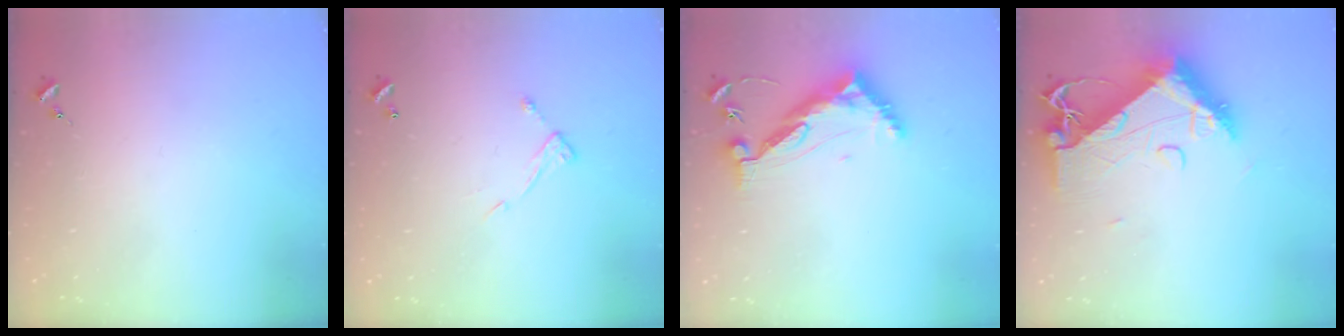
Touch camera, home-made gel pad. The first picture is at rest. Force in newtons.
{"total": 7.7, "press": 7.7, "slide": 0.6}
{"total": 10.2, "press": 10.2, "slide": 0.8}
{"total": 15.2, "press": 15.1, "slide": 1.3}